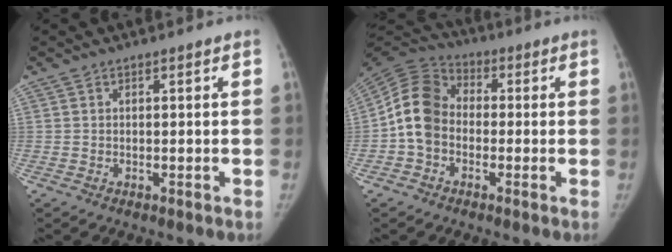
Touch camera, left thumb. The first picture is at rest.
{"total": 10.7, "force": [-1.6, 8.4, 6.4], "torque": [-0.121, 0.029, -0.047]}